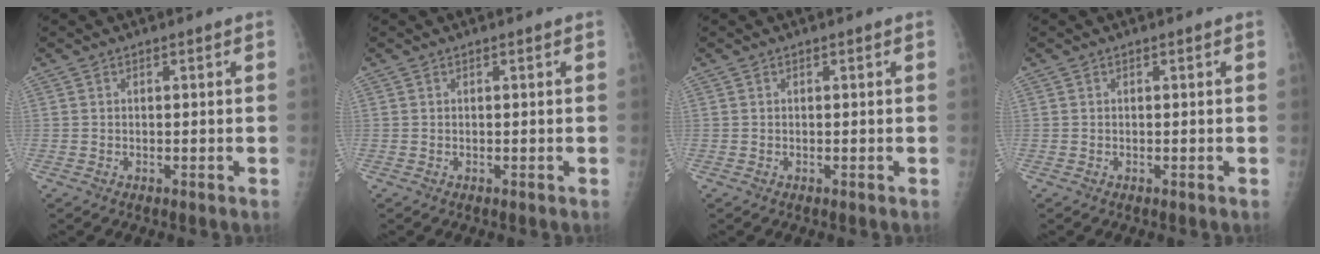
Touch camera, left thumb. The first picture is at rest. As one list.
[{"total": 0.0}, {"total": 0.0}, {"total": 0.0}]